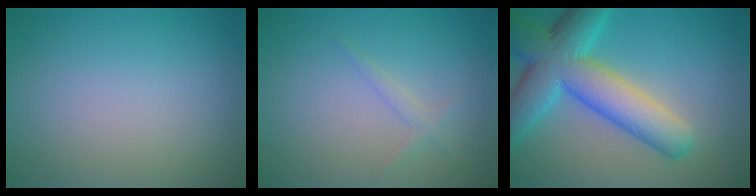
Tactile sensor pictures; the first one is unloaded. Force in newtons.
{"total": 1.1, "press": 1.1, "slide": 0.1}
{"total": 9.4, "press": 9.4, "slide": 0.4}